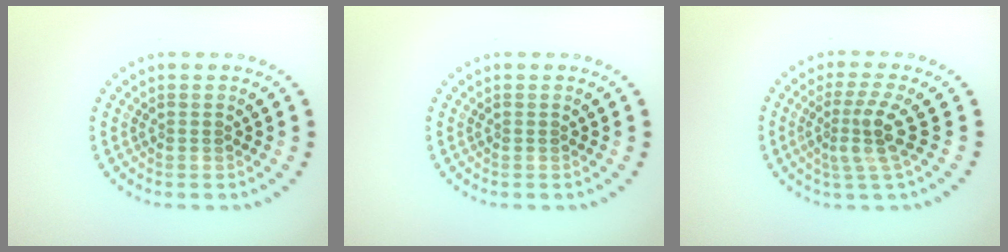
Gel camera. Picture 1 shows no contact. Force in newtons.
{"total": 0.0}
{"total": 3.2, "press": 2.2, "slide": 2.4}